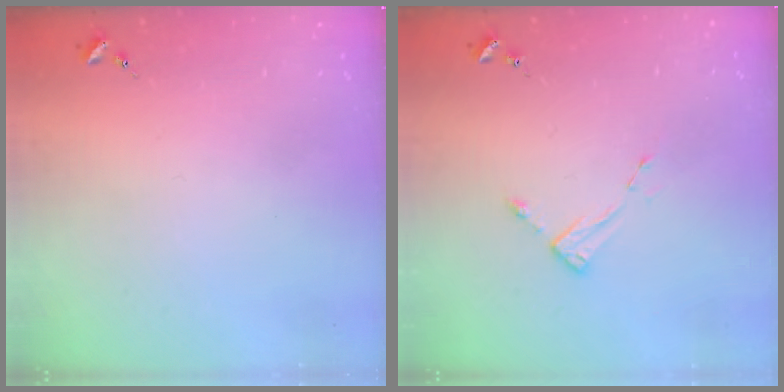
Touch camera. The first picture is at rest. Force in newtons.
{"total": 2.6, "press": 2.6, "slide": 0.4}